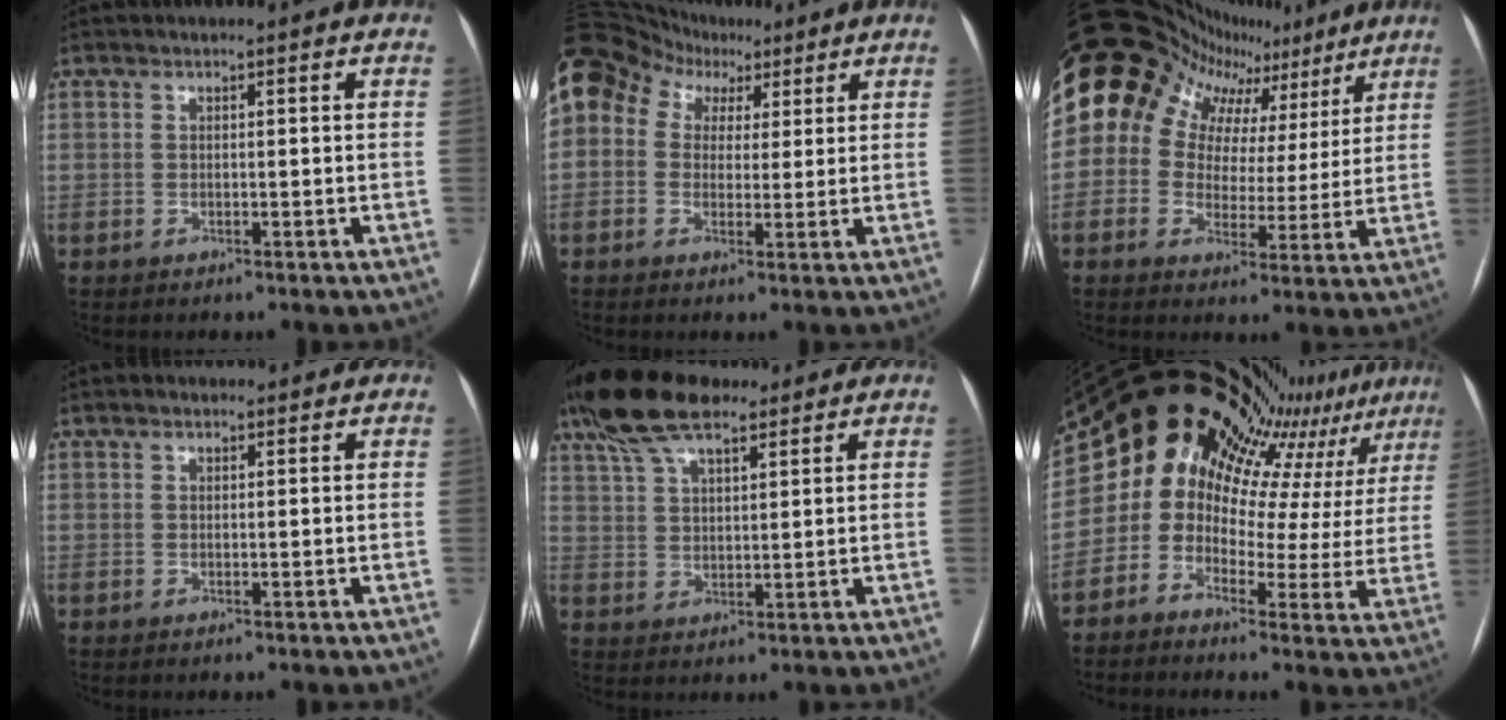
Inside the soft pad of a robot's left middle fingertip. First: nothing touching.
{"total": 18.1, "force": [8.2, 13.9, 8.1], "torque": [-0.223, 0.100, 0.153]}
{"total": 19.0, "force": [11.1, 13.3, 7.8], "torque": [-0.144, 0.075, 0.154]}
{"total": 1.8, "force": [1.5, 0.8, 0.7], "torque": [-0.017, 0.020, 0.022]}
{"total": 11.2, "force": [8.4, 3.5, 6.4], "torque": [-0.133, 0.034, 0.155]}
{"total": 14.8, "force": [13.4, 4.5, 4.6], "torque": [-0.058, -0.014, 0.141]}